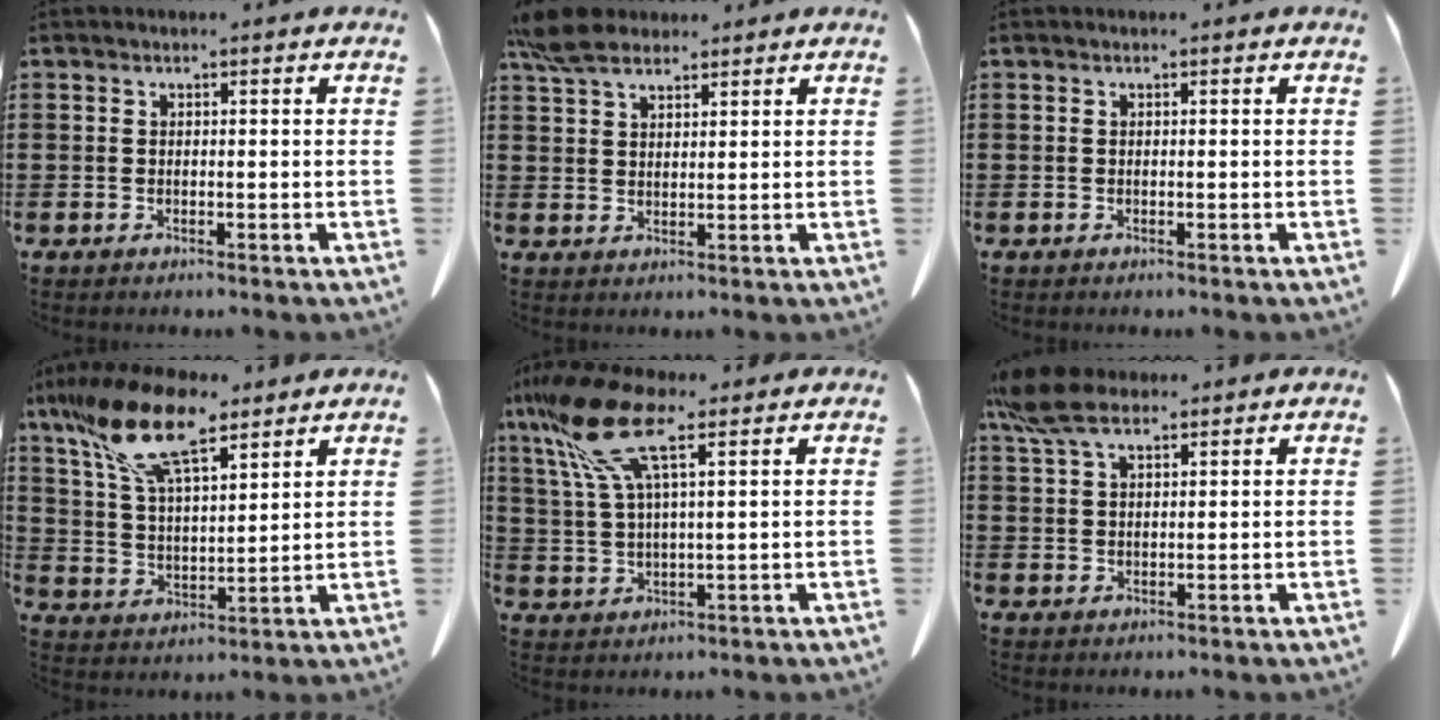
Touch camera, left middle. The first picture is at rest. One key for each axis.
{"total": 6.0, "fx": 4.8, "fy": 2.5, "fz": 2.8, "tx": -0.061, "ty": -0.004, "tz": 0.091}
{"total": 0.0}
{"total": 14.6, "fx": 9.9, "fy": 5.1, "fz": 9.4, "tx": -0.219, "ty": -0.024, "tz": 0.176}
{"total": 12.6, "fx": 7.3, "fy": 3.5, "fz": 9.5, "tx": -0.225, "ty": -0.014, "tz": 0.128}
{"total": 7.0, "fx": 4.9, "fy": 2.6, "fz": 4.2, "tx": -0.104, "ty": -0.005, "tz": 0.092}